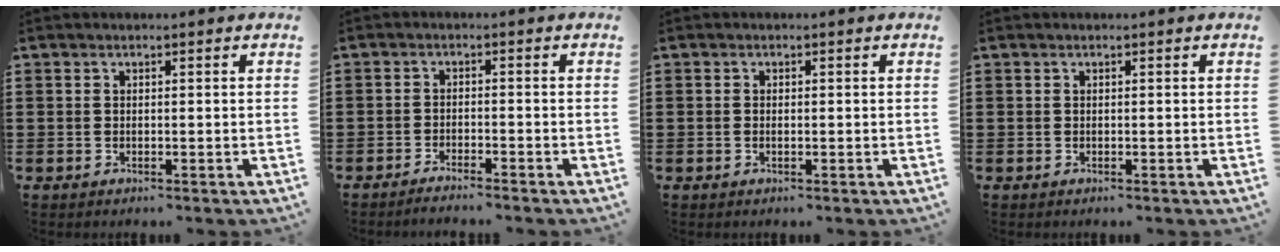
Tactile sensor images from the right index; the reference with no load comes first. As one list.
[{"total": 2.1, "force": [-2.1, -0.3, 0.1], "torque": [-0.003, 0.003, -0.042]}, {"total": 0.0}, {"total": 0.0}]